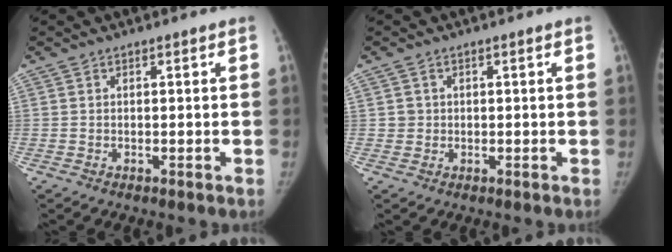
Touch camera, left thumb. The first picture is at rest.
{"total": 1.5, "force": [0.0, 1.5, -0.1], "torque": [0.017, -0.002, -0.001]}